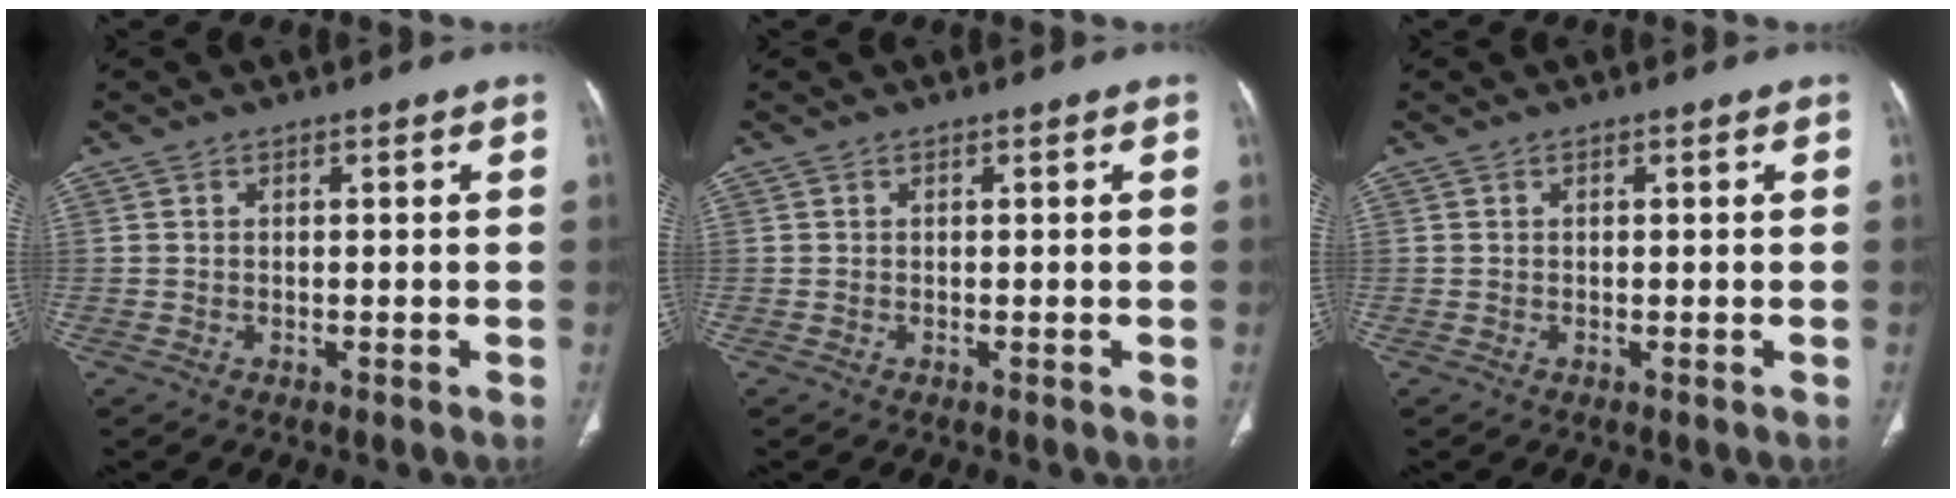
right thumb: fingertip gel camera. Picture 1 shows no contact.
{"total": 0.0}
{"total": 0.0}